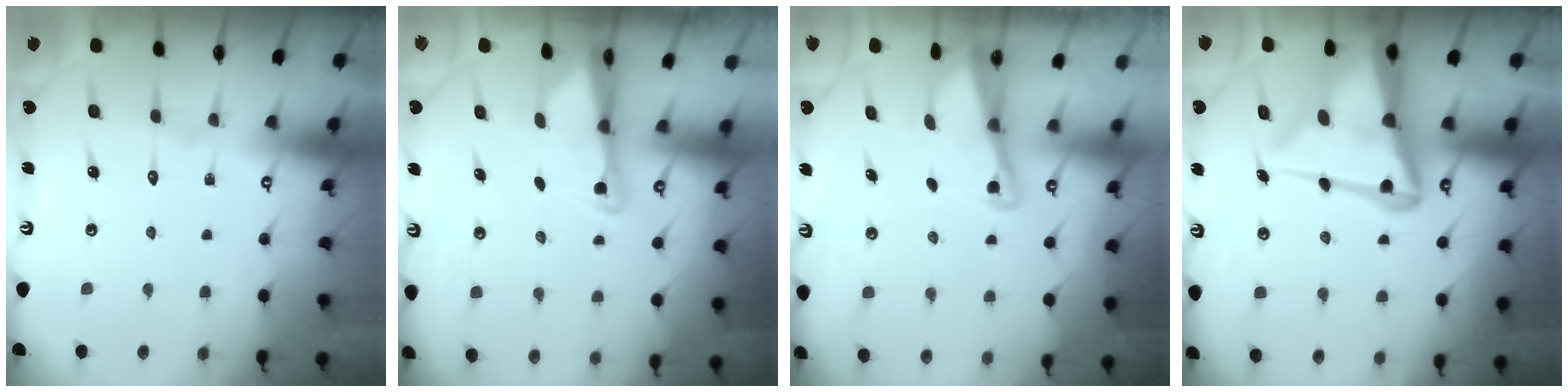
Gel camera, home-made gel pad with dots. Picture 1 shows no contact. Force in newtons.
{"total": 2.0, "press": 2.0, "slide": 0.3}
{"total": 2.0, "press": 2.0, "slide": 0.3}
{"total": 17.2, "press": 17.1, "slide": 1.7}